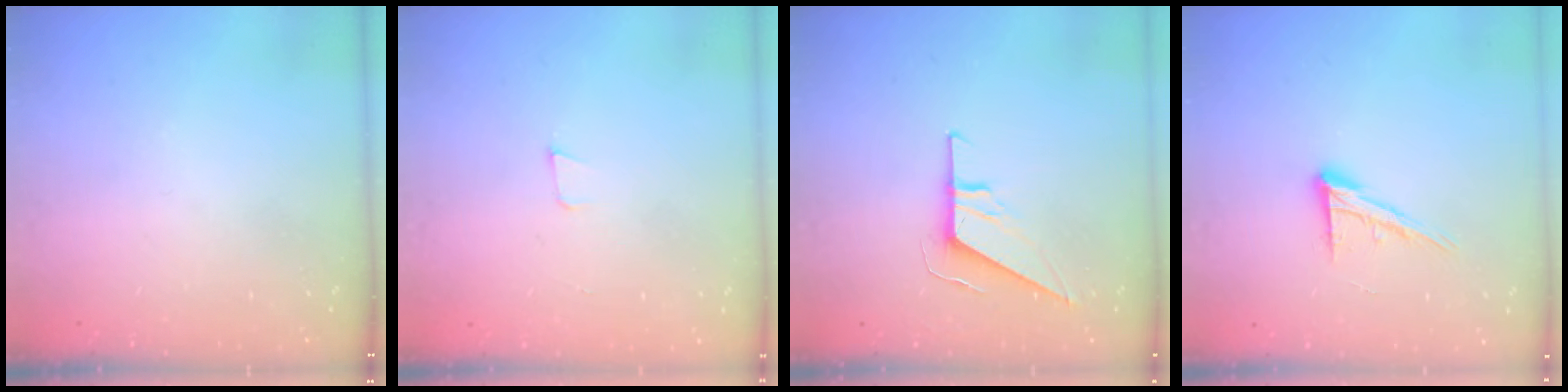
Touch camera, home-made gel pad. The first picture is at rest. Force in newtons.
{"total": 3.3, "press": 2.0, "slide": 2.6}
{"total": 9.2, "press": 9.1, "slide": 0.9}
{"total": 12.3, "press": 12.0, "slide": 2.5}